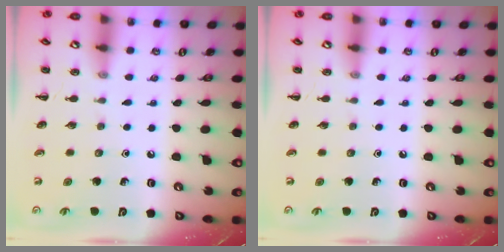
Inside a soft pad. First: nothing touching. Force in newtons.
{"total": 0.0}